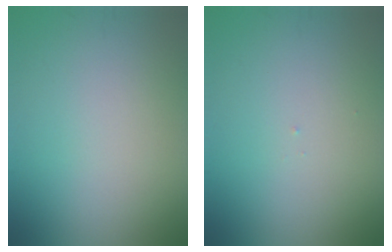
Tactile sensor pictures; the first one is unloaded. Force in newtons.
{"total": 0.0}